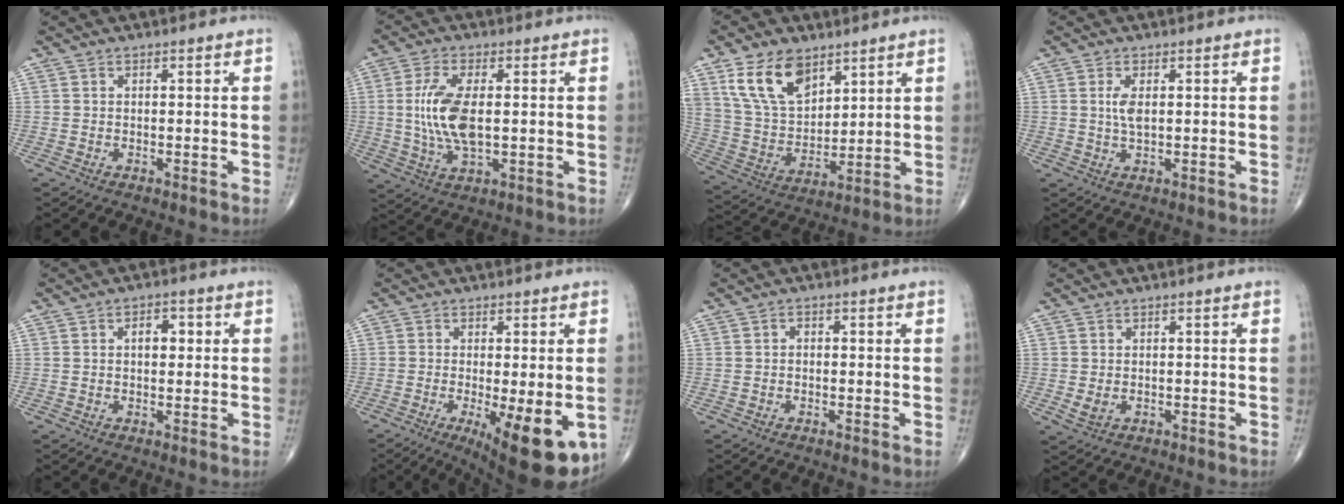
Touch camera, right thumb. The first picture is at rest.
{"total": 10.8, "force": [0.6, 4.7, 9.7], "torque": [-0.207, -0.008, 0.015]}
{"total": 14.3, "force": [8.1, 8.3, 8.4], "torque": [-0.135, -0.033, 0.171]}
{"total": 3.3, "force": [0.7, 1.4, 2.9], "torque": [-0.061, -0.003, 0.015]}
{"total": 3.8, "force": [0.7, 2.3, 3.0], "torque": [-0.035, 0.006, 0.009]}
{"total": 14.5, "force": [-5.1, 4.5, 12.8], "torque": [-0.151, -0.018, -0.063]}
{"total": 1.1, "force": [0.0, 0.8, 0.7], "torque": [-0.006, 0.005, -0.003]}
{"total": 2.0, "force": [-0.3, 1.5, 1.4], "torque": [-0.023, -0.003, -0.002]}